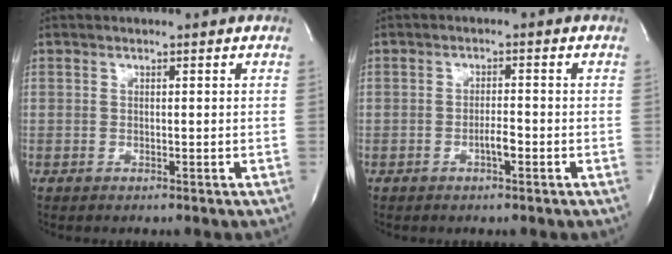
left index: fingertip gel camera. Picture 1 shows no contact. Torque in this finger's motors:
{"motor_torque": [0.49, 0.00, 0.02, 0.01]}